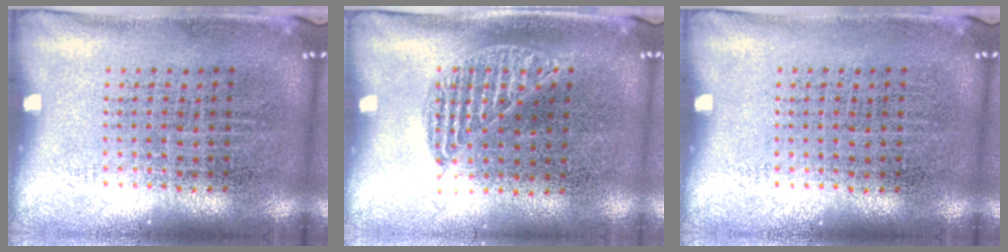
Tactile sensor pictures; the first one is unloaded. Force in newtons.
{"total": 0.9, "press": 0.8, "slide": 0.4}
{"total": 0.0}